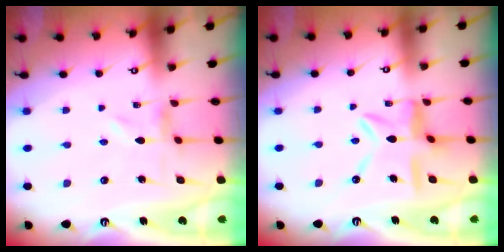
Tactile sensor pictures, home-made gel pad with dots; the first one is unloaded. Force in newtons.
{"total": 12.7, "press": 12.6, "slide": 1.3}